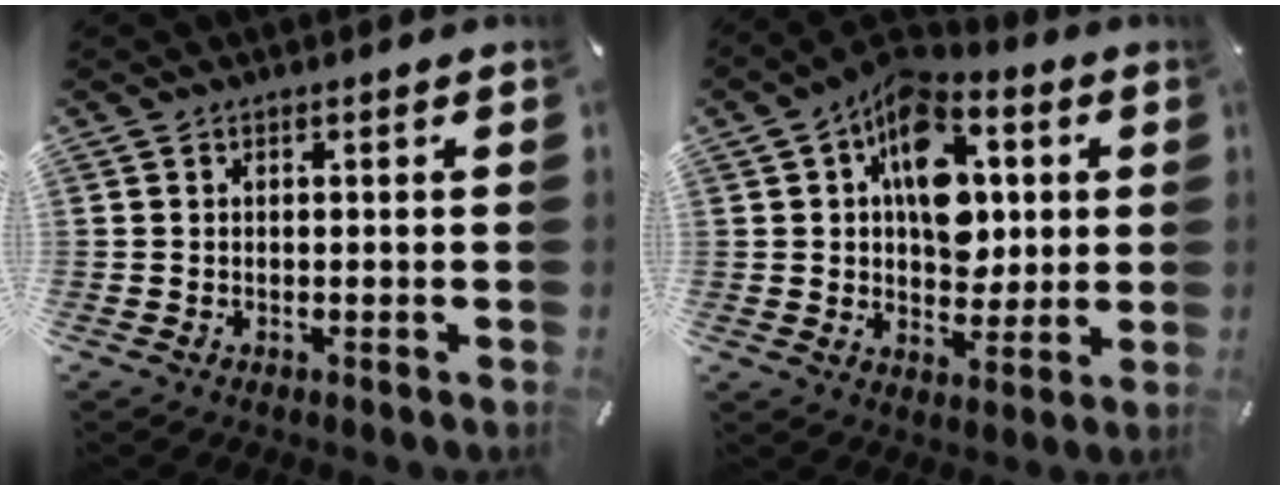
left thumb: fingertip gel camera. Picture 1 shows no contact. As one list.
[{"total": 15.5, "force": [3.3, 10.8, 10.6], "torque": [-0.156, -0.009, 0.060]}]